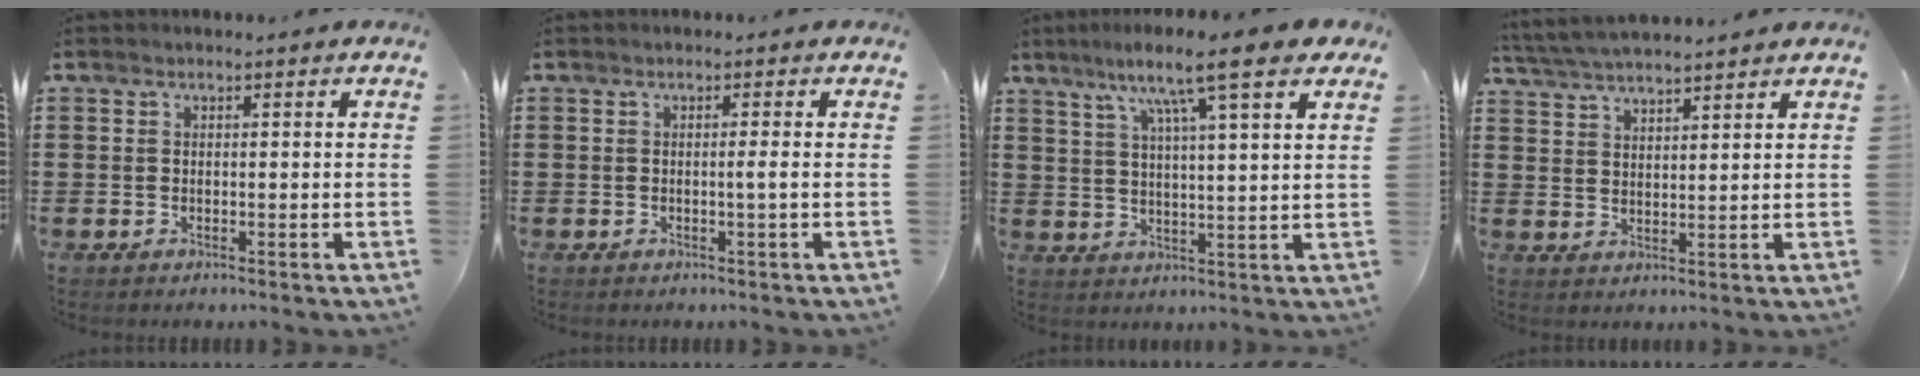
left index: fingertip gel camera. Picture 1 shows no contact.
{"total": 1.4, "force": [-0.2, -0.3, 1.4], "torque": [-0.025, -0.002, -0.006]}
{"total": 9.9, "force": [6.9, 0.8, 7.0], "torque": [-0.142, -0.020, 0.109]}
{"total": 4.2, "force": [4.1, 0.0, 1.0], "torque": [-0.033, -0.012, 0.074]}